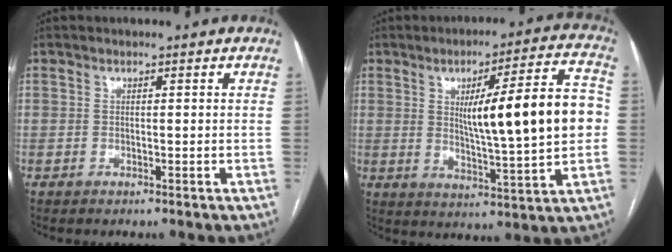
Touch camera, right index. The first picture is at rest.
{"total": 16.5, "force": [1.5, 1.4, 16.4], "torque": [-0.243, 0.012, 0.025]}